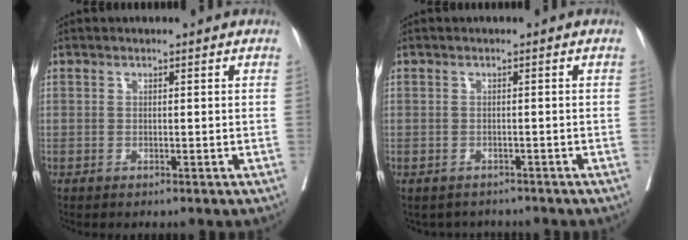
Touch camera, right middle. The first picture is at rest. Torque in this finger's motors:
{"motor_torque": [0.16, -0.24, -0.02, -0.01]}